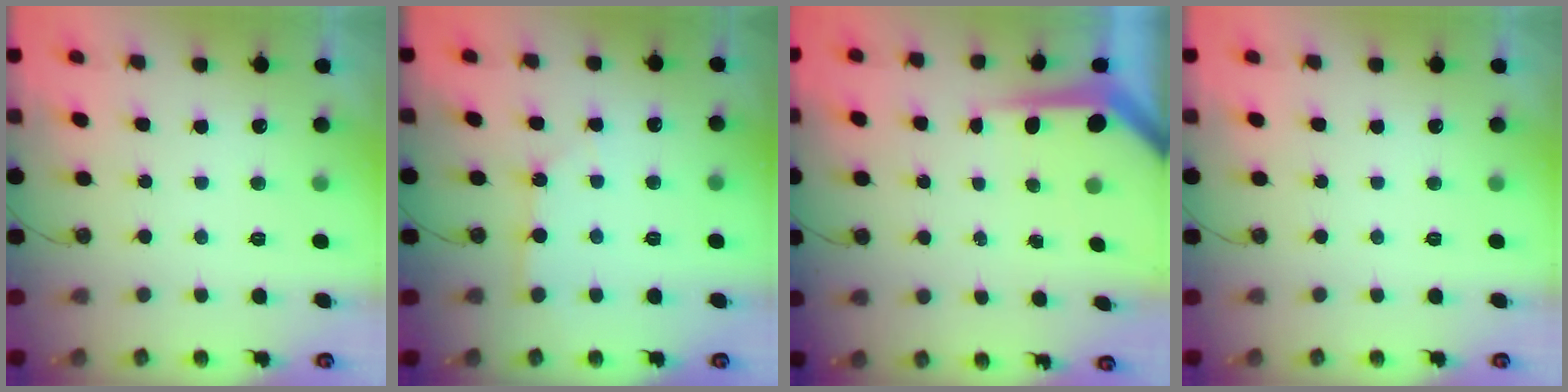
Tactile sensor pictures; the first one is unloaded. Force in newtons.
{"total": 2.2, "press": 2.2, "slide": 0.3}
{"total": 5.0, "press": 5.0, "slide": 0.5}
{"total": 0.0}